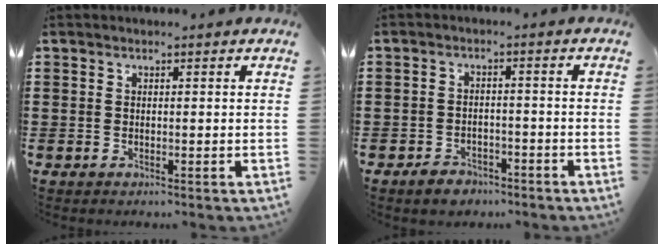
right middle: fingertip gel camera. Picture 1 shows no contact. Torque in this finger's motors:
{"motor_torque": [0.93, -0.44, 0.03, 0.04]}